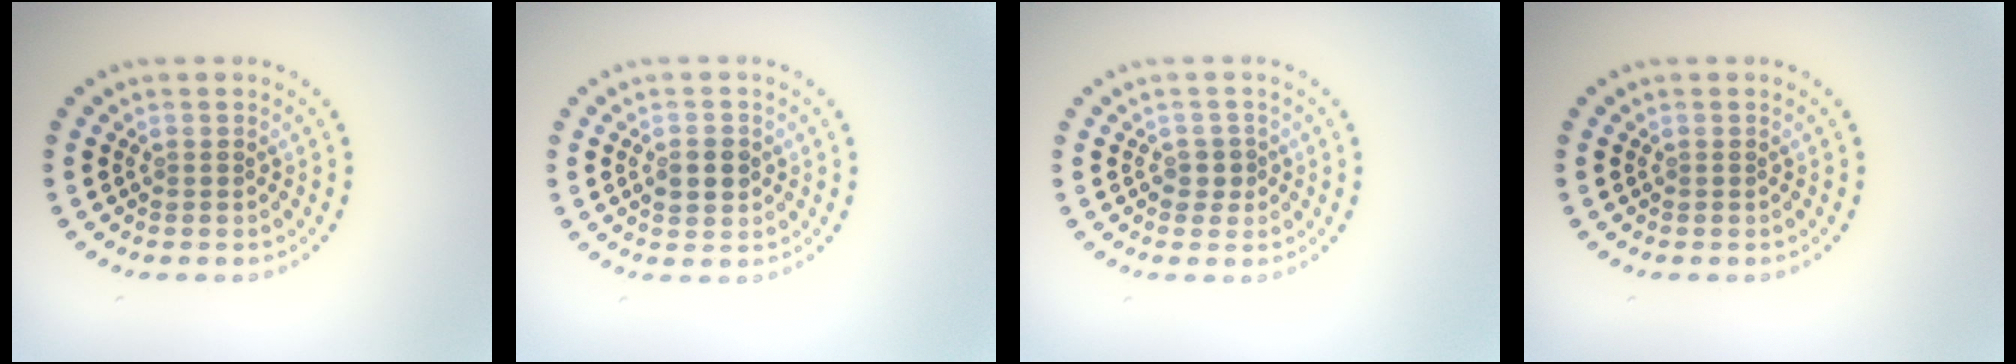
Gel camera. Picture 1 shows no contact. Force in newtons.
{"total": 2.2, "press": 2.2, "slide": 0.1}
{"total": 1.1, "press": 0.9, "slide": 0.6}
{"total": 0.0}